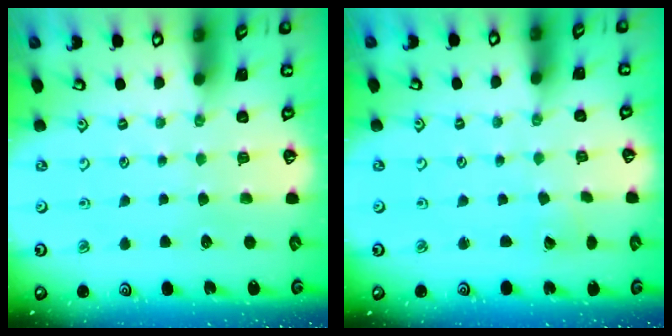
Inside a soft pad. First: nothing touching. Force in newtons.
{"total": 1.5, "press": 1.5, "slide": 0.2}